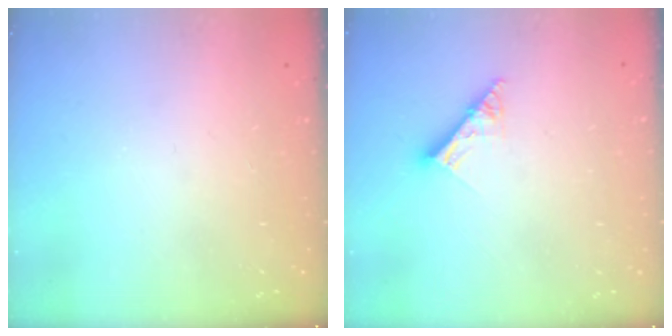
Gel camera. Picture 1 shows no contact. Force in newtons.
{"total": 8.2, "press": 8.1, "slide": 1.0}